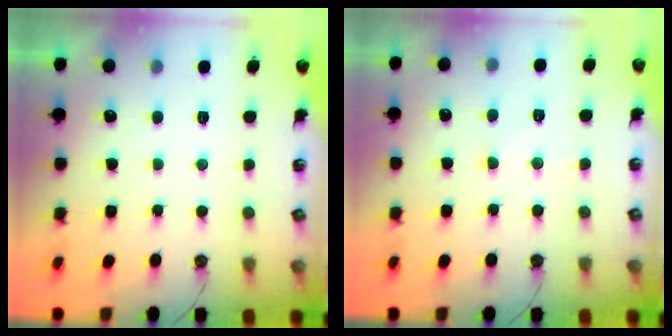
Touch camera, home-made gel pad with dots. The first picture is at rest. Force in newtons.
{"total": 7.1, "press": 7.0, "slide": 0.6}